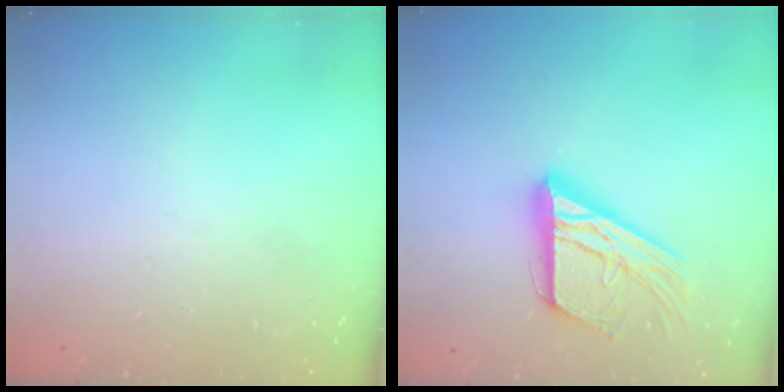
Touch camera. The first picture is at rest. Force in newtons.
{"total": 17.5, "press": 17.4, "slide": 1.4}